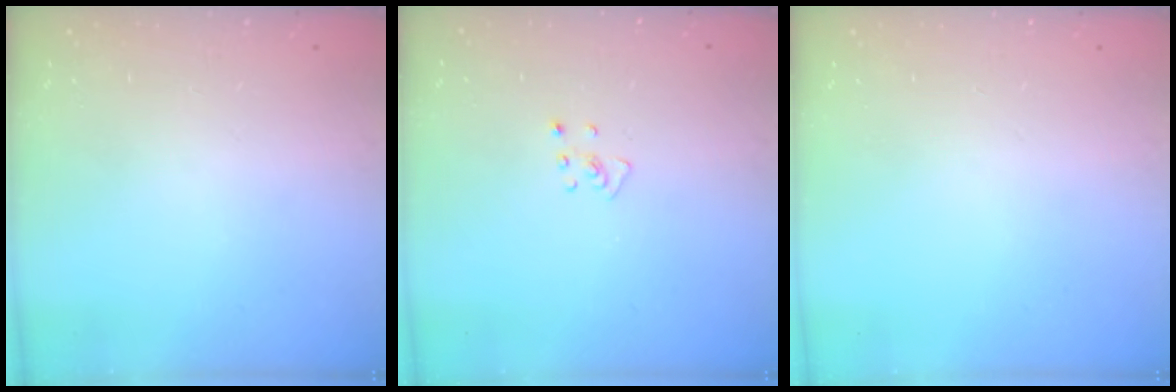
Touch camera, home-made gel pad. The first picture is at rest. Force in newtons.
{"total": 3.6, "press": 3.6, "slide": 0.2}
{"total": 0.0}